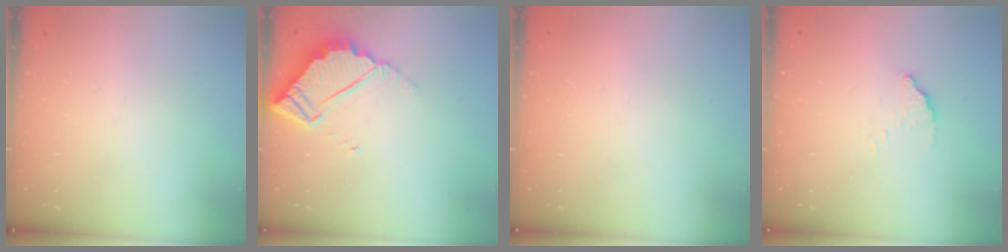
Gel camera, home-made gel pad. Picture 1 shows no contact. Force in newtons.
{"total": 5.4, "press": 5.4, "slide": 0.2}
{"total": 2.1, "press": 2.1, "slide": 0.1}
{"total": 3.4, "press": 3.4, "slide": 0.1}